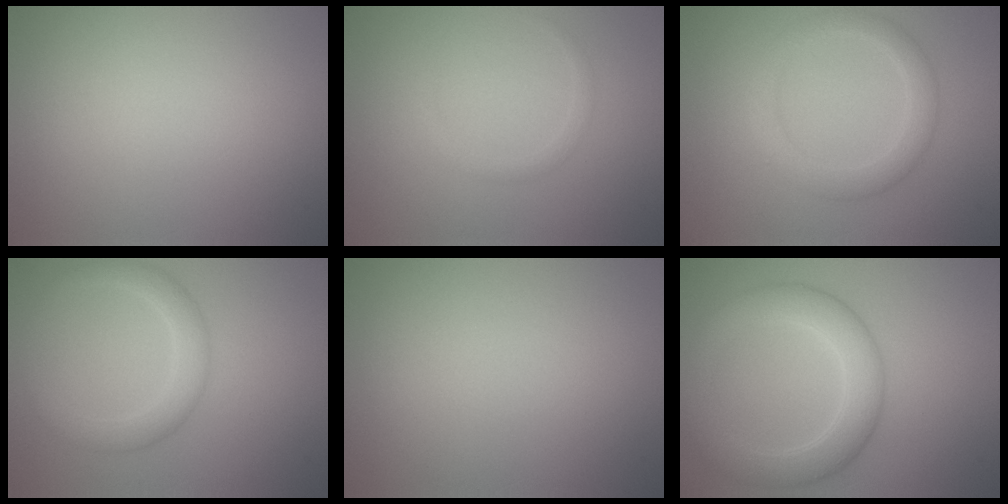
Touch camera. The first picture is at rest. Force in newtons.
{"total": 0.8, "press": 0.8, "slide": 0.0}
{"total": 1.9, "press": 1.9, "slide": 0.2}
{"total": 2.9, "press": 2.9, "slide": 0.2}
{"total": 0.0}
{"total": 5.2, "press": 5.2, "slide": 0.1}